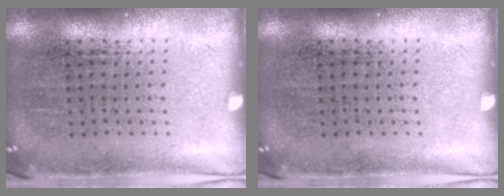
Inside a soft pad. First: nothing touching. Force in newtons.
{"total": 0.0}